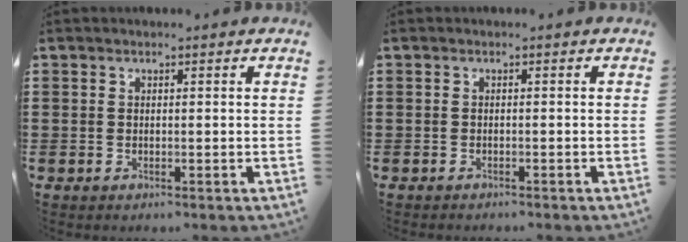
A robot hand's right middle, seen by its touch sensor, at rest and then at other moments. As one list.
[{"total": 0.6, "force": [-0.6, 0.0, -0.1], "torque": [0.002, -0.003, -0.013]}]